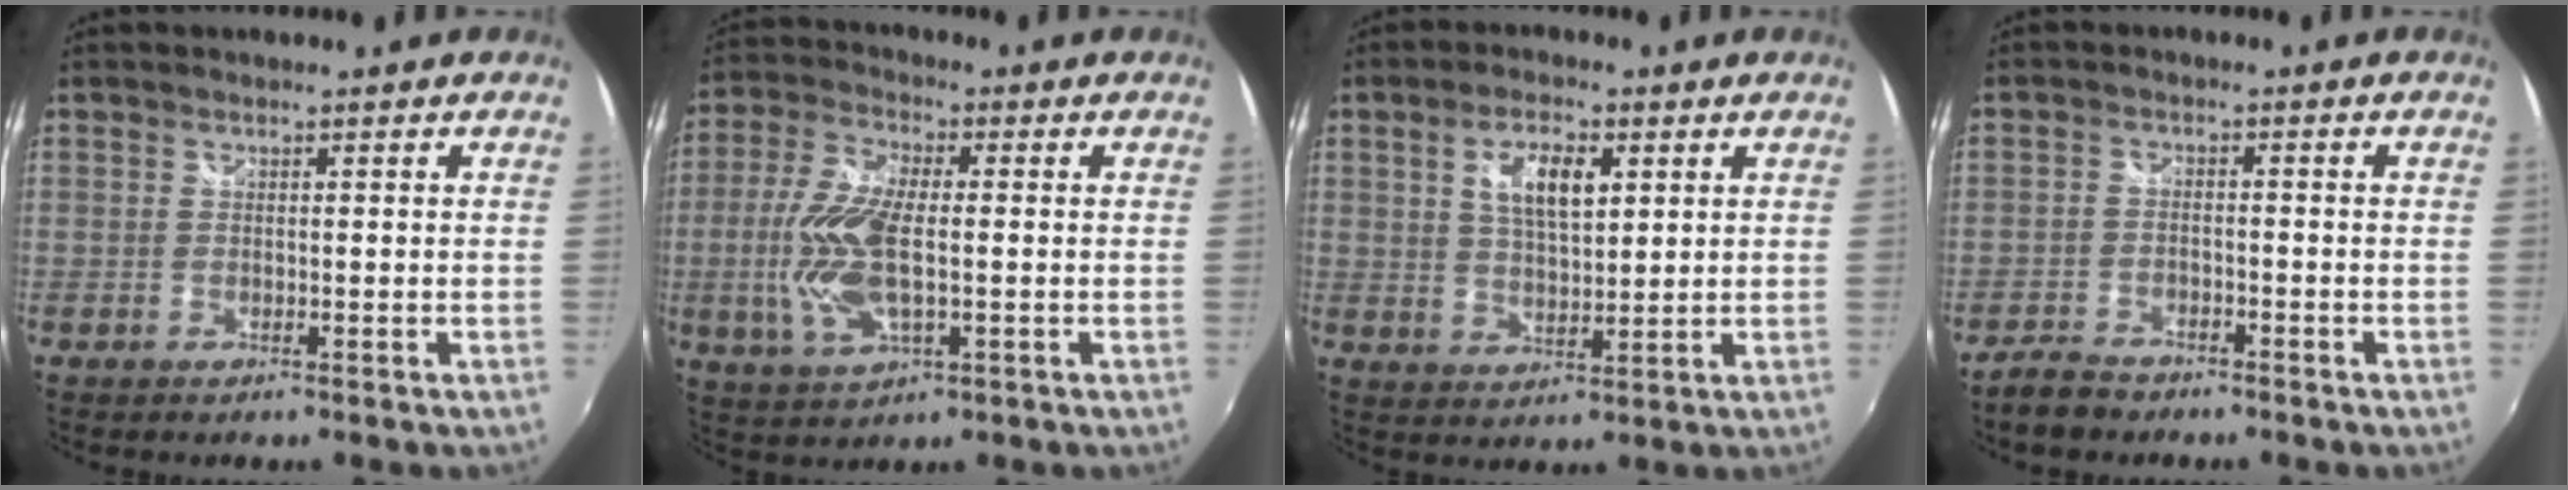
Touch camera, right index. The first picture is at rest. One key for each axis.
{"total": 12.5, "fx": -1.3, "fy": 5.2, "fz": 11.3, "tx": -0.246, "ty": 0.000, "tz": -0.027}
{"total": 7.5, "fx": 2.6, "fy": 3.2, "fz": 6.2, "tx": -0.112, "ty": 0.006, "tz": 0.048}
{"total": 5.0, "fx": -4.2, "fy": 2.1, "fz": 1.8, "tx": -0.060, "ty": -0.002, "tz": -0.075}